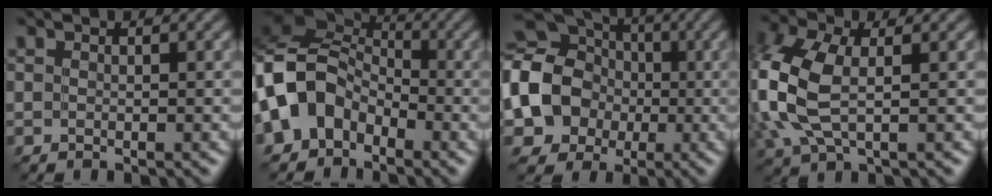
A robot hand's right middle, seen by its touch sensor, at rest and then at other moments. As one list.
[{"total": 8.5, "force": [-3.3, 6.3, 4.6], "torque": [-0.083, 0.004, -0.087]}, {"total": 11.8, "force": [-1.4, 10.1, 5.9], "torque": [-0.120, -0.014, -0.058]}, {"total": 7.5, "force": [-0.1, 4.4, 6.1], "torque": [-0.176, 0.000, -0.004]}]